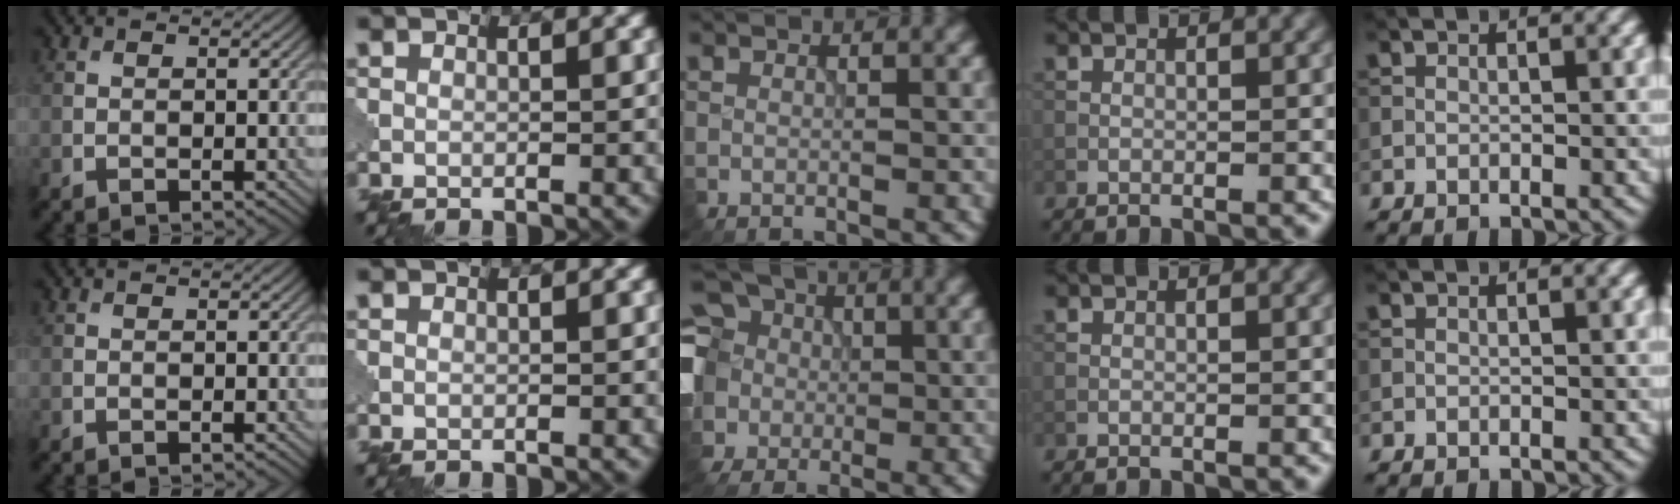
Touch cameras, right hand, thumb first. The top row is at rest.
{"middle": {"total": 12.1, "force": [0.3, 10.2, 6.4], "torque": [-0.166, 0.017, -0.024]}}